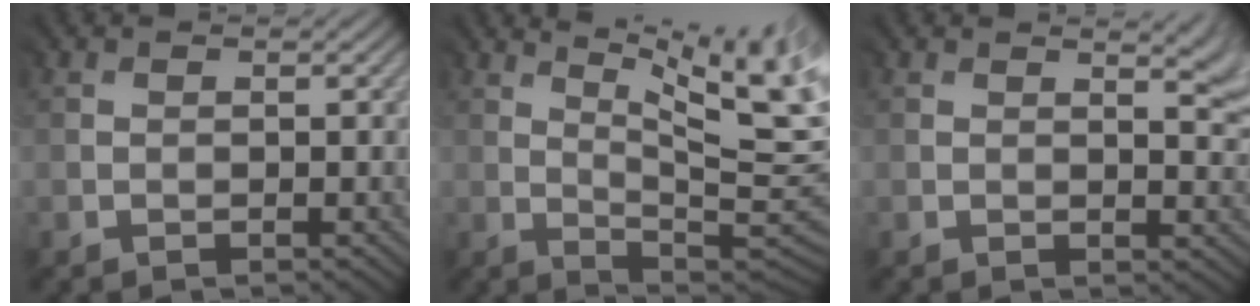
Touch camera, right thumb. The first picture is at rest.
{"total": 13.3, "force": [5.3, 2.9, 11.8], "torque": [-0.157, 0.026, 0.094]}
{"total": 4.1, "force": [1.9, 1.1, 3.5], "torque": [-0.035, 0.000, 0.027]}